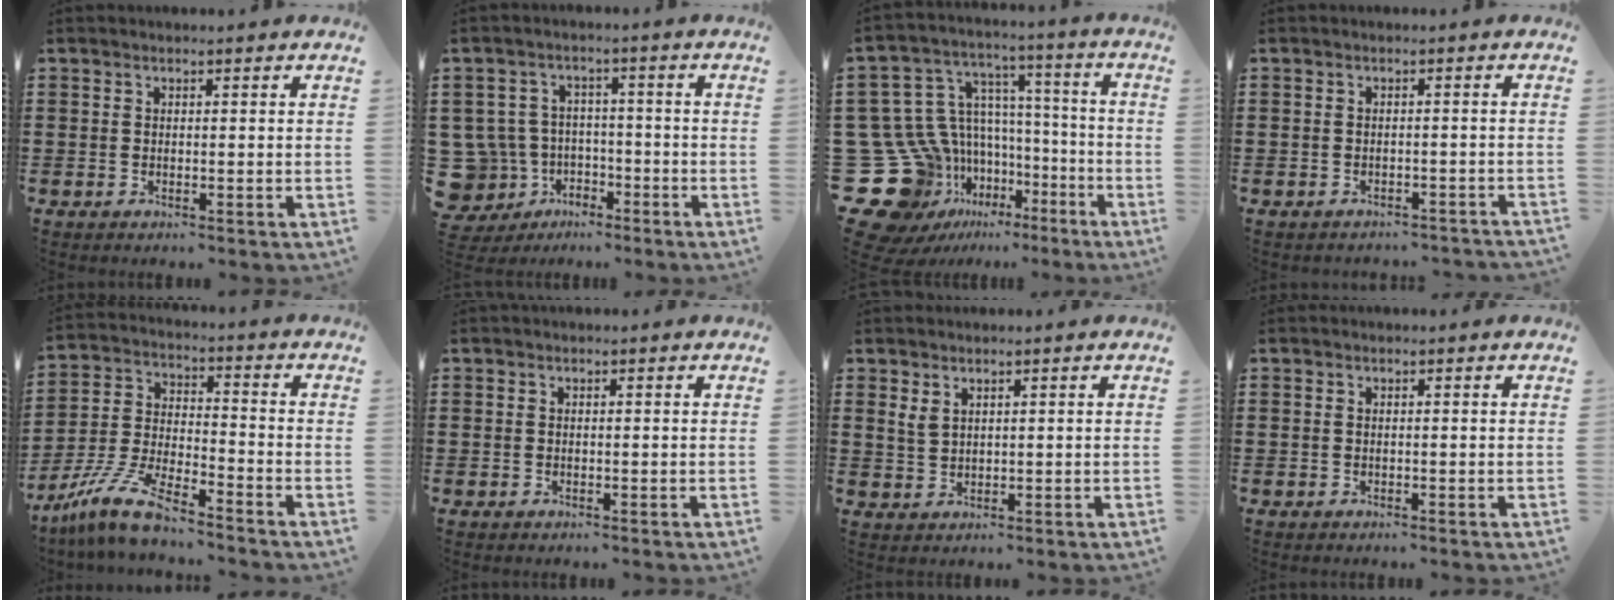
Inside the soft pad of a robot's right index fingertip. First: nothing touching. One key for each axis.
{"total": 6.8, "fx": -2.9, "fy": 6.0, "fz": 1.5, "tx": -0.085, "ty": 0.007, "tz": -0.059}
{"total": 16.7, "fx": -5.4, "fy": 14.8, "fz": 5.5, "tx": -0.158, "ty": 0.002, "tz": -0.044}
{"total": 1.5, "fx": -1.5, "fy": 0.3, "fz": 0.0, "tx": -0.007, "ty": 0.001, "tz": -0.032}
{"total": 9.6, "fx": -8.1, "fy": 1.2, "fz": 5.0, "tx": -0.119, "ty": 0.005, "tz": -0.165}
{"total": 0.0}
{"total": 2.1, "fx": 1.4, "fy": 1.1, "fz": 1.2, "tx": -0.026, "ty": 0.003, "tz": 0.027}
{"total": 0.0}